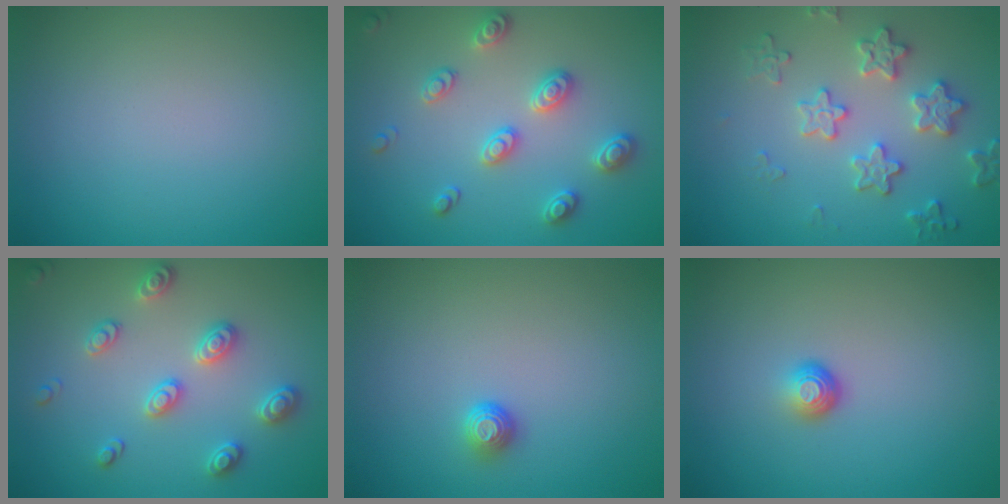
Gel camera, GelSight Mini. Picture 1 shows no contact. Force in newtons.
{"total": 3.0, "press": 2.9, "slide": 0.6}
{"total": 3.6, "press": 3.6, "slide": 0.4}
{"total": 3.0, "press": 2.9, "slide": 0.6}
{"total": 1.3, "press": 1.1, "slide": 0.7}
{"total": 1.6, "press": 1.0, "slide": 1.2}